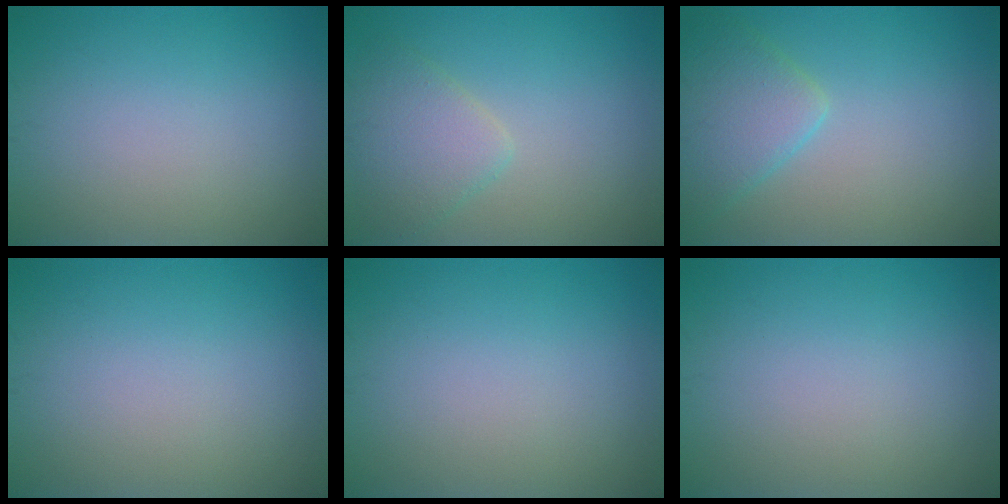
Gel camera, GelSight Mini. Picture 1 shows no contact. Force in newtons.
{"total": 3.3, "press": 3.3, "slide": 0.1}
{"total": 4.0, "press": 4.0, "slide": 0.3}
{"total": 0.0}
{"total": 0.0}
{"total": 0.0}